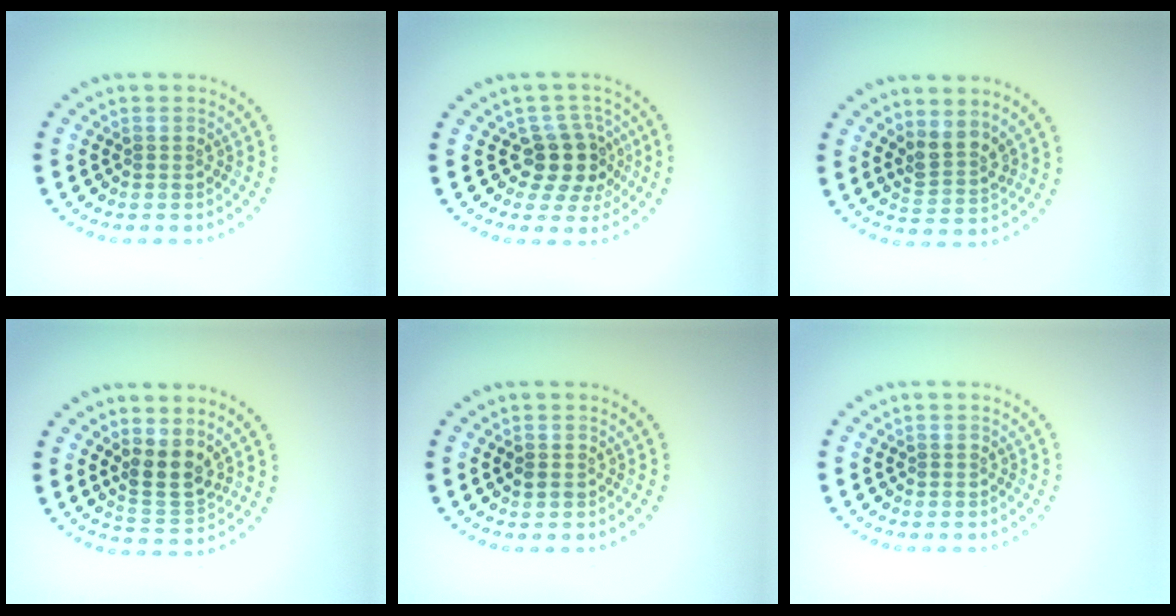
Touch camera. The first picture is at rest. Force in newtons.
{"total": 3.7, "press": 2.9, "slide": 2.3}
{"total": 2.6, "press": 1.9, "slide": 1.7}
{"total": 3.1, "press": 2.6, "slide": 1.7}
{"total": 0.9, "press": 0.8, "slide": 0.1}
{"total": 0.0}